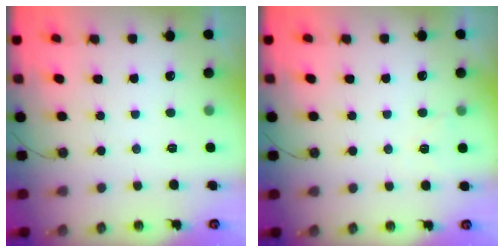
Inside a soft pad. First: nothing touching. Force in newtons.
{"total": 4.8, "press": 4.7, "slide": 0.6}